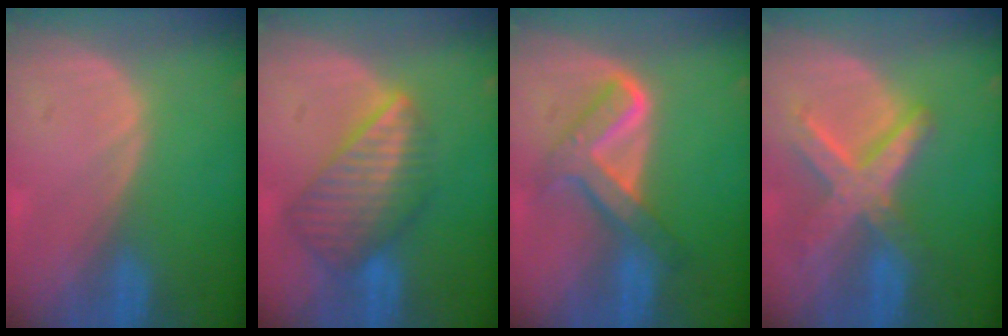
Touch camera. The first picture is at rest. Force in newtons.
{"total": 8.6, "press": 7.6, "slide": 4.0}
{"total": 6.9, "press": 6.8, "slide": 0.7}
{"total": 8.4, "press": 7.2, "slide": 4.3}